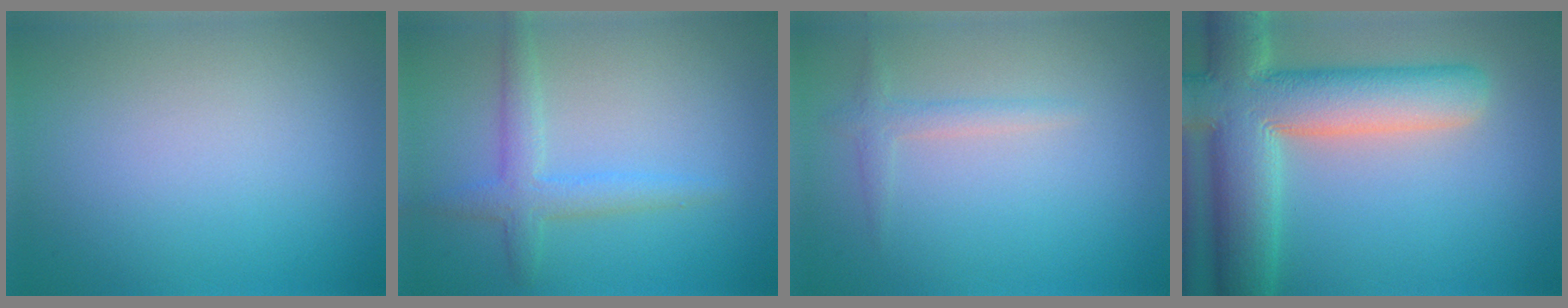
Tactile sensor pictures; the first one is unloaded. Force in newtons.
{"total": 2.8, "press": 2.8, "slide": 0.1}
{"total": 1.5, "press": 1.5, "slide": 0.0}
{"total": 11.2, "press": 11.2, "slide": 1.2}